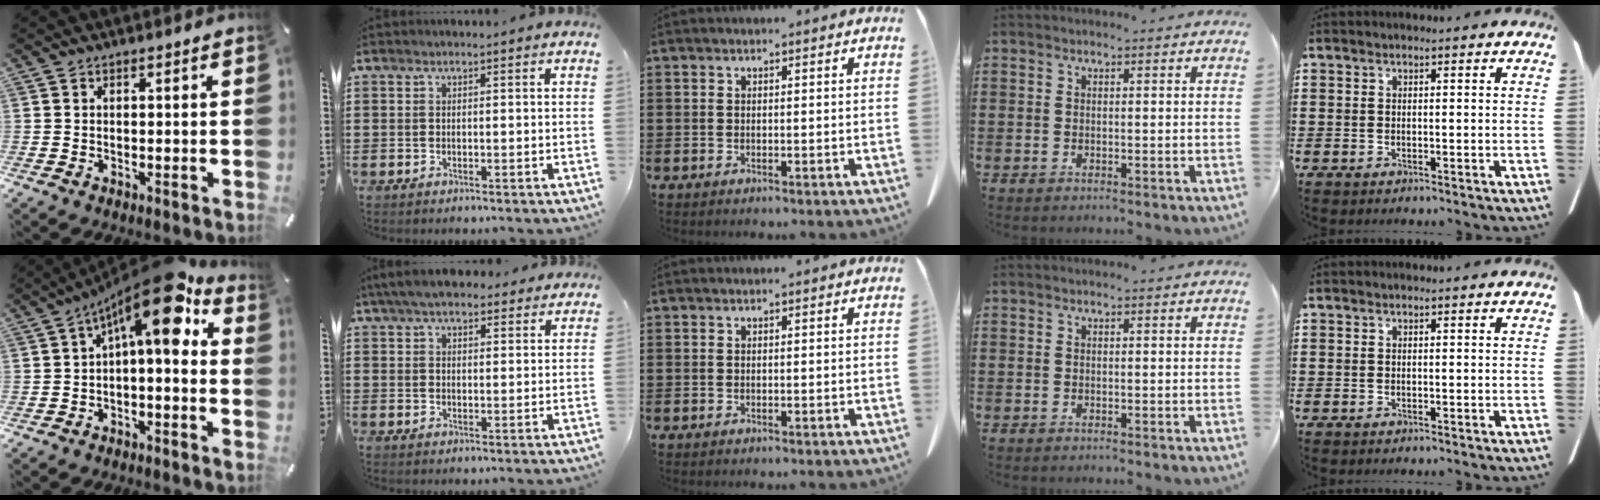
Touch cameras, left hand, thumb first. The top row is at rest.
{"thumb": {"total": 13.5, "force": [5.6, 3.9, 11.7], "torque": [-0.186, -0.033, 0.086]}, "index": {"total": 5.2, "force": [4.5, 1.4, 2.2], "torque": [-0.056, -0.003, 0.086]}}